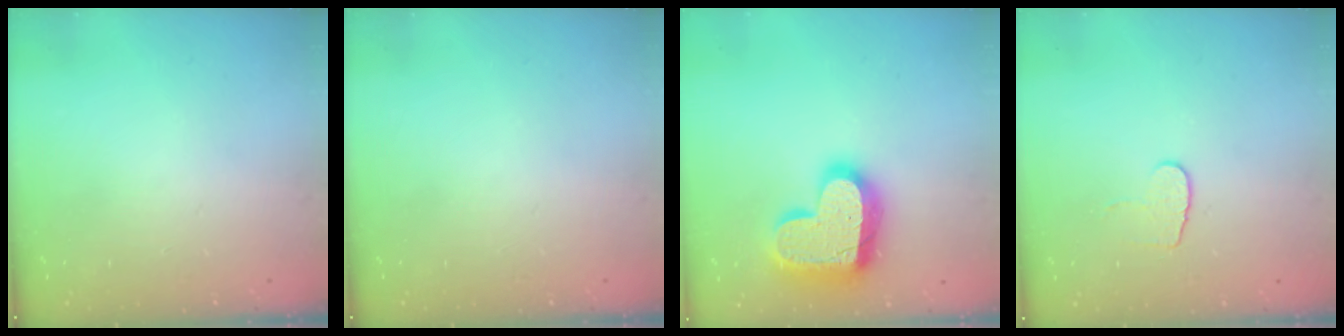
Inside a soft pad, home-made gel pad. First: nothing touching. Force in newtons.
{"total": 0.0}
{"total": 20.2, "press": 20.1, "slide": 1.3}
{"total": 6.6, "press": 6.6, "slide": 0.6}